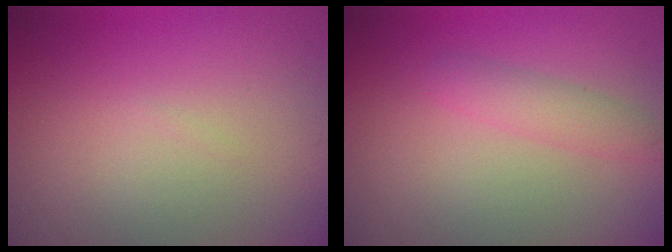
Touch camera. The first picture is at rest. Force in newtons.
{"total": 2.0, "press": 2.0, "slide": 0.1}